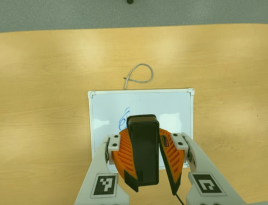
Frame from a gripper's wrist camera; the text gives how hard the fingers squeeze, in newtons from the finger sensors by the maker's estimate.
{"total": 11.6, "left": 11.4, "right": 11.9}